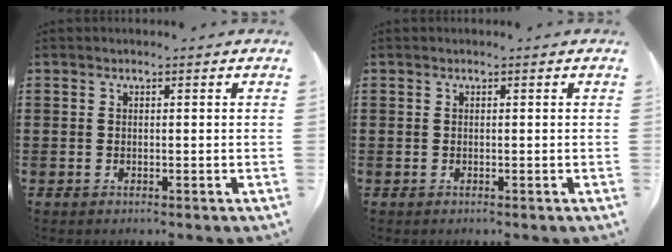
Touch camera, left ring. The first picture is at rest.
{"total": 0.0}